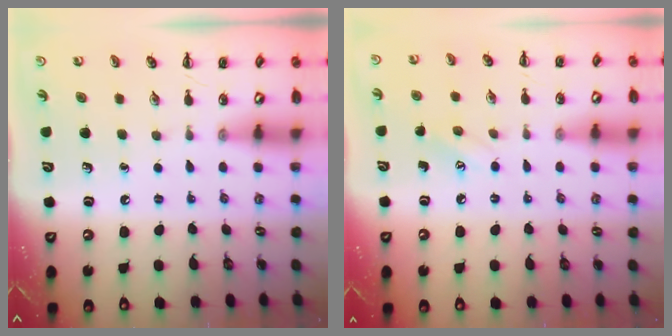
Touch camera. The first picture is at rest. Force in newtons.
{"total": 5.8, "press": 5.6, "slide": 1.5}